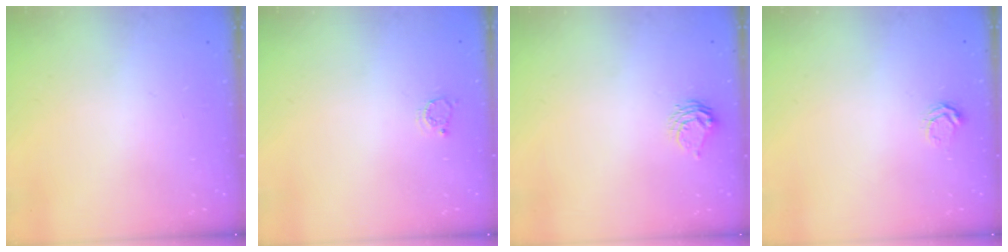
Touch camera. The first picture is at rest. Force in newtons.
{"total": 2.8, "press": 2.8, "slide": 0.3}
{"total": 8.2, "press": 8.1, "slide": 0.4}
{"total": 3.9, "press": 3.8, "slide": 0.6}